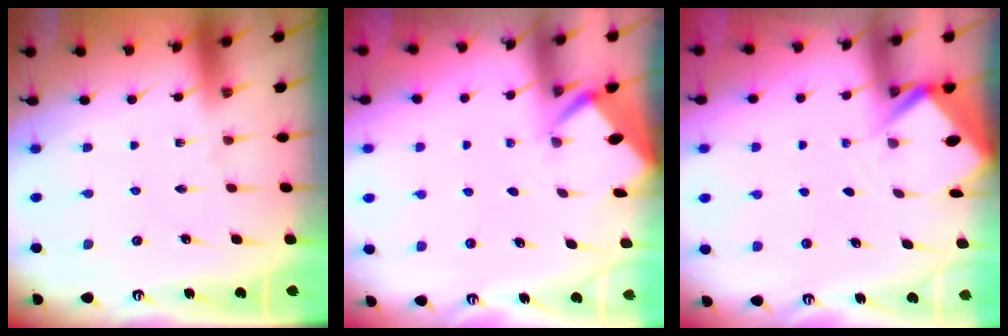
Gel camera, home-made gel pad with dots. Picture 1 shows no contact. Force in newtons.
{"total": 2.3, "press": 2.3, "slide": 0.1}
{"total": 5.1, "press": 5.1, "slide": 0.0}